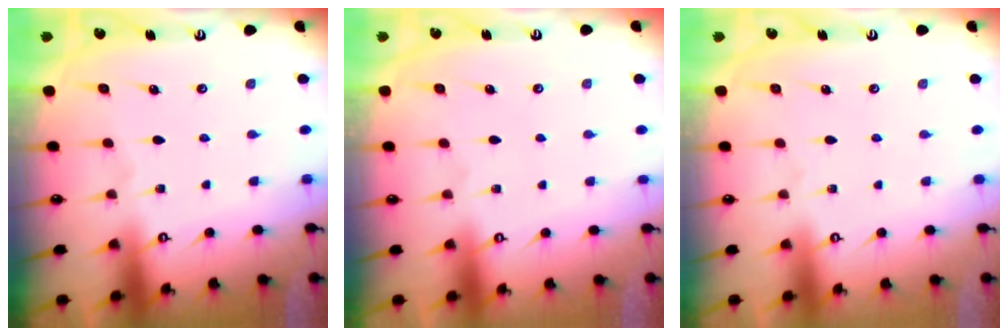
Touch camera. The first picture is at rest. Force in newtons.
{"total": 0.0}
{"total": 0.0}